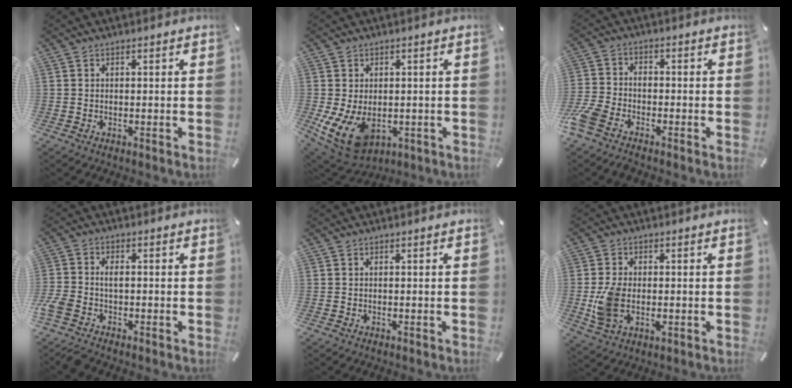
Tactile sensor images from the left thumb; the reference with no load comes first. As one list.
[{"total": 10.3, "force": [-2.2, 7.4, 6.8], "torque": [-0.137, 0.000, -0.034]}, {"total": 6.6, "force": [-4.5, 3.4, 3.5], "torque": [-0.098, 0.007, -0.092]}, {"total": 4.4, "force": [-1.9, 2.6, 3.0], "torque": [-0.081, 0.004, -0.043]}, {"total": 0.0}, {"total": 7.5, "force": [-0.9, 4.9, 5.5], "torque": [-0.129, -0.003, -0.013]}]